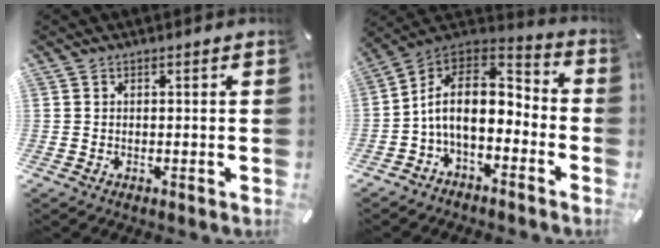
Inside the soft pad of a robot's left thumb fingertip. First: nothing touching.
{"total": 14.3, "force": [-1.7, 9.2, 10.8], "torque": [-0.221, 0.007, -0.031]}